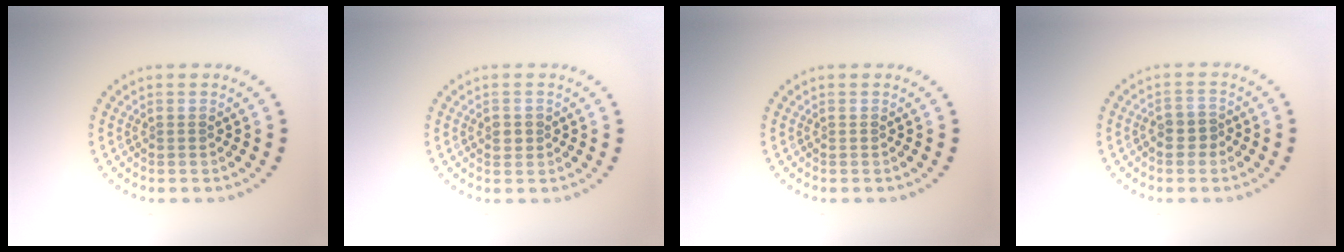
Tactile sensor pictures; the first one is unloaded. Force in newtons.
{"total": 1.2, "press": 1.2, "slide": 0.4}
{"total": 0.0}
{"total": 2.0, "press": 1.8, "slide": 0.9}